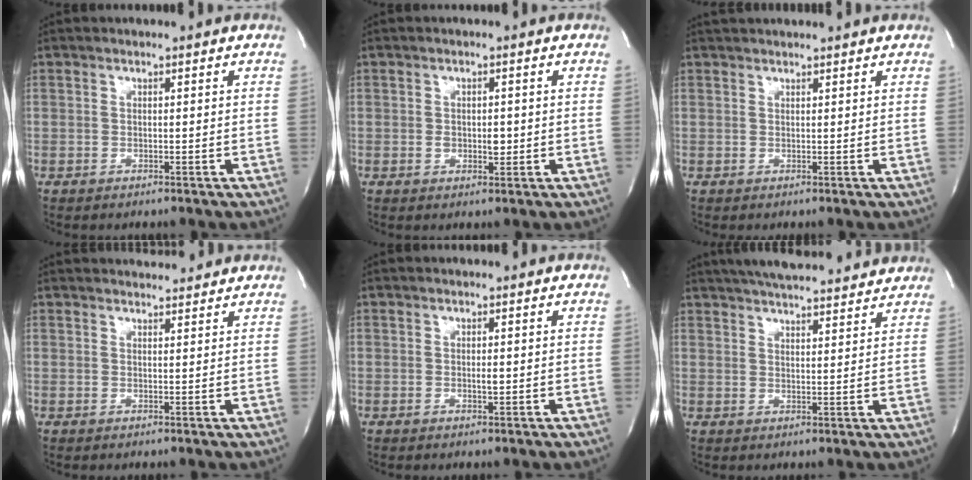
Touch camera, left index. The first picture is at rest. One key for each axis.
{"total": 2.4, "fx": -0.2, "fy": 1.5, "fz": 1.9, "tx": -0.030, "ty": 0.000, "tz": 0.001}
{"total": 3.9, "fx": 3.7, "fy": 0.3, "fz": 1.1, "tx": -0.016, "ty": 0.032, "tz": 0.055}
{"total": 6.1, "fx": 5.9, "fy": 0.9, "fz": 1.3, "tx": -0.018, "ty": 0.019, "tz": 0.072}
{"total": 1.0, "fx": -0.1, "fy": 0.3, "fz": 1.0, "tx": -0.018, "ty": -0.001, "tz": 0.000}
{"total": 16.3, "fx": 14.7, "fy": 2.5, "fz": 6.7, "tx": -0.109, "ty": 0.034, "tz": 0.204}